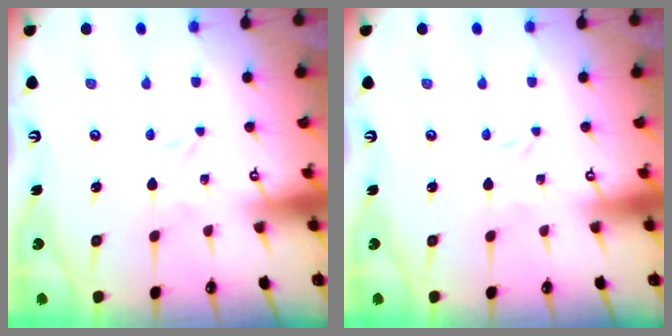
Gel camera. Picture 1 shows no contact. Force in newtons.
{"total": 0.0}